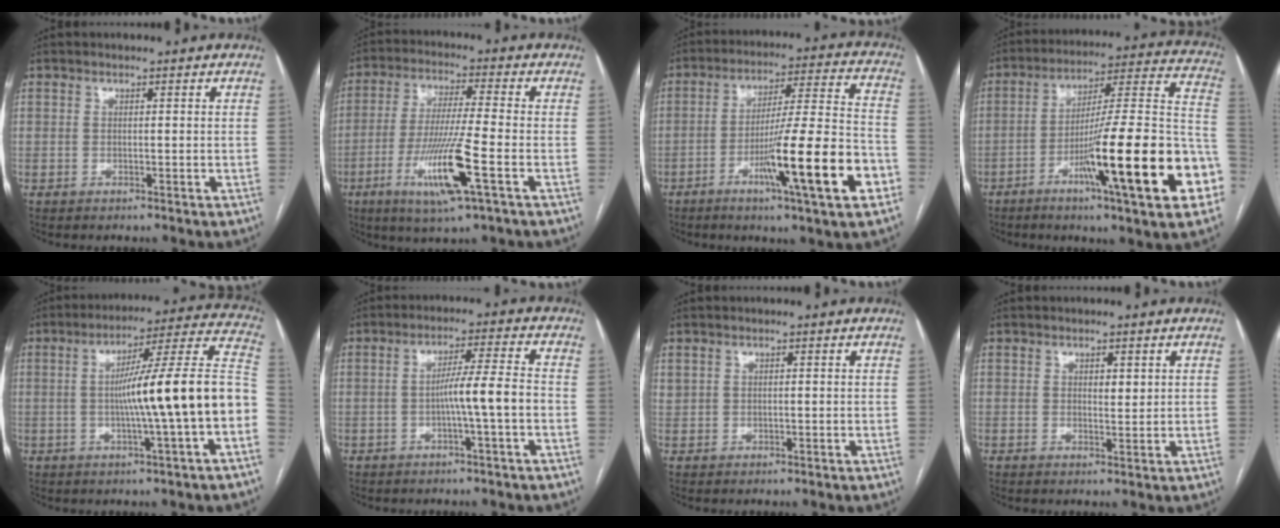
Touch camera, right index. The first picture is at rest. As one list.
[{"total": 12.2, "force": [-4.5, -0.2, 11.3], "torque": [-0.225, -0.020, -0.085]}, {"total": 18.2, "force": [-7.2, 0.1, 16.7], "torque": [-0.254, -0.009, -0.110]}, {"total": 25.6, "force": [-9.4, 1.2, 23.8], "torque": [-0.288, -0.007, -0.144]}, {"total": 17.1, "force": [-2.4, -0.7, 16.9], "torque": [-0.242, 0.027, -0.041]}, {"total": 6.1, "force": [-1.6, -0.8, 5.9], "torque": [-0.096, 0.012, -0.025]}, {"total": 0.9, "force": [0.6, 0.6, 0.1], "torque": [0.004, 0.007, 0.010]}, {"total": 1.7, "force": [0.8, 0.7, 1.4], "torque": [-0.021, -0.005, 0.012]}]